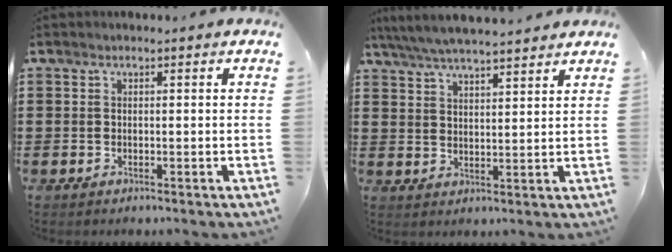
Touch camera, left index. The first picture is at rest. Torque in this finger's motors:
{"motor_torque": [1.12, -1.02, 0.71, 0.19]}